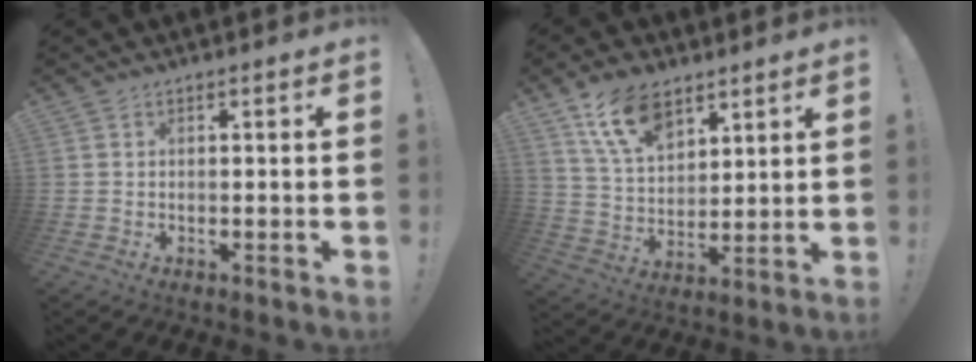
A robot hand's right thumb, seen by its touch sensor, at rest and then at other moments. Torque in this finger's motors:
{"motor_torque": [0.79, 2.25, 0.54, 0.40, 0.03]}